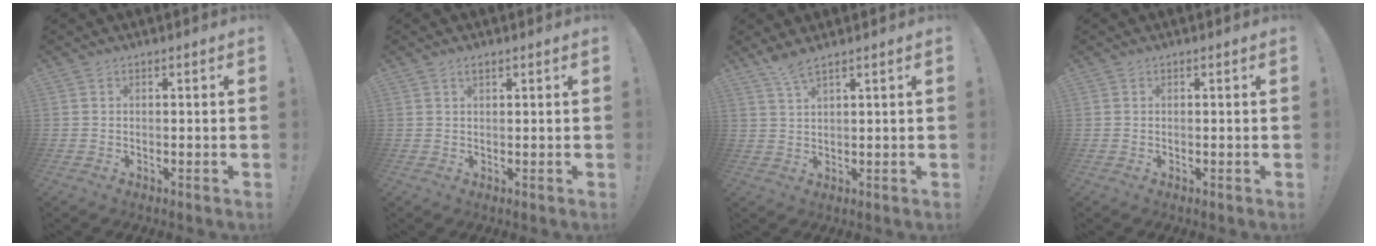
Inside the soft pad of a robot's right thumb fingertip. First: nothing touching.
{"total": 1.4, "force": [0.9, 0.6, 0.9], "torque": [-0.015, -0.001, 0.015]}
{"total": 4.0, "force": [3.2, 0.1, 2.4], "torque": [-0.046, -0.018, 0.055]}
{"total": 0.0}